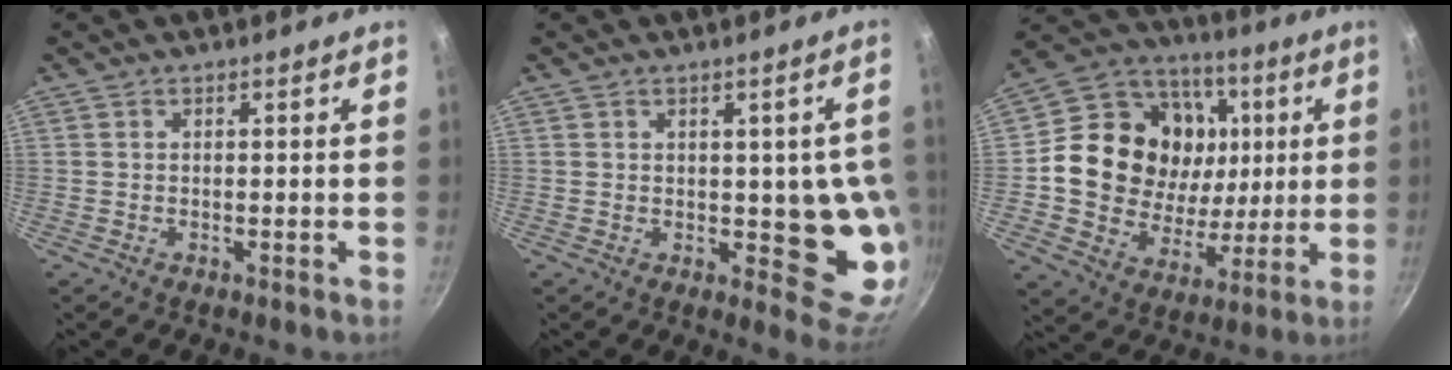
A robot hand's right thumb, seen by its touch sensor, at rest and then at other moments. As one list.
[{"total": 10.6, "force": [0.0, 5.1, 9.3], "torque": [-0.063, -0.014, 0.006]}, {"total": 23.9, "force": [4.0, 19.3, 13.5], "torque": [-0.211, 0.008, 0.071]}]